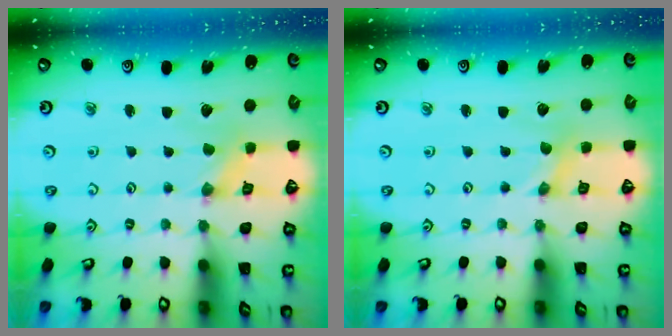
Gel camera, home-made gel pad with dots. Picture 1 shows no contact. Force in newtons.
{"total": 0.0}